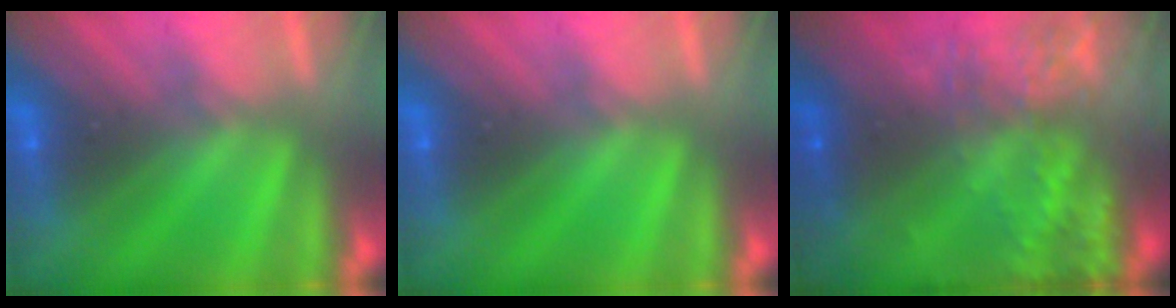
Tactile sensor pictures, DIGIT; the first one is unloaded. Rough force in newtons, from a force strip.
{"total": 0.0}
{"total": 8.6}